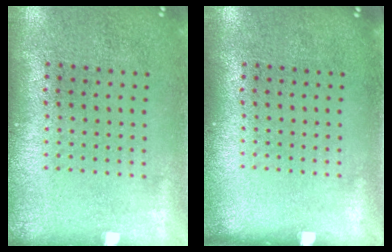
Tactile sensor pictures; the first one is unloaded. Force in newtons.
{"total": 0.0}